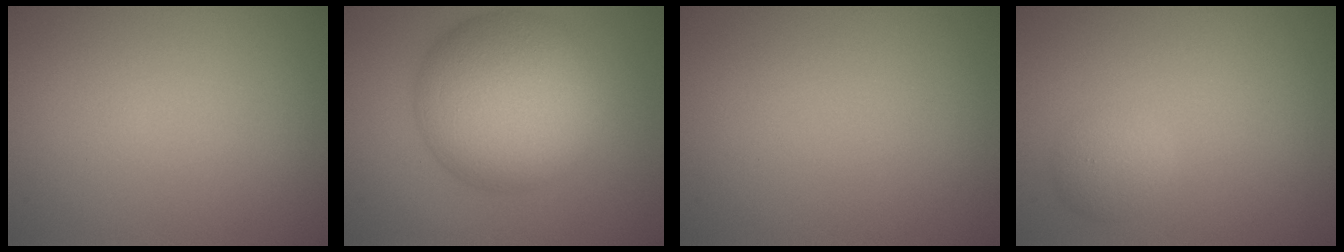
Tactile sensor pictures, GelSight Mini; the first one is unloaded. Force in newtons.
{"total": 10.8, "press": 10.8, "slide": 0.3}
{"total": 0.0}
{"total": 1.9, "press": 1.9, "slide": 0.1}